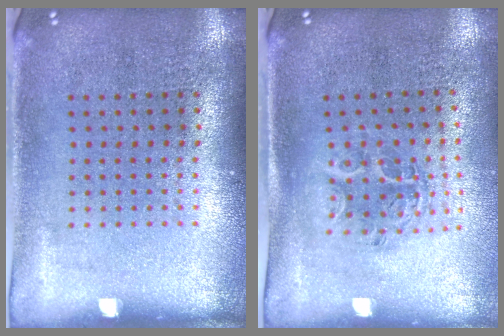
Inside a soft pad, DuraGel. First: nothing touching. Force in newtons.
{"total": 1.1, "press": 1.1, "slide": 0.2}